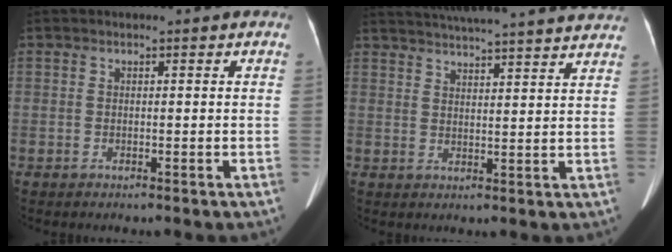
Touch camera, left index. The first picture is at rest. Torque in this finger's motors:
{"motor_torque": [0.42, -1.72, 0.03, 0.07]}